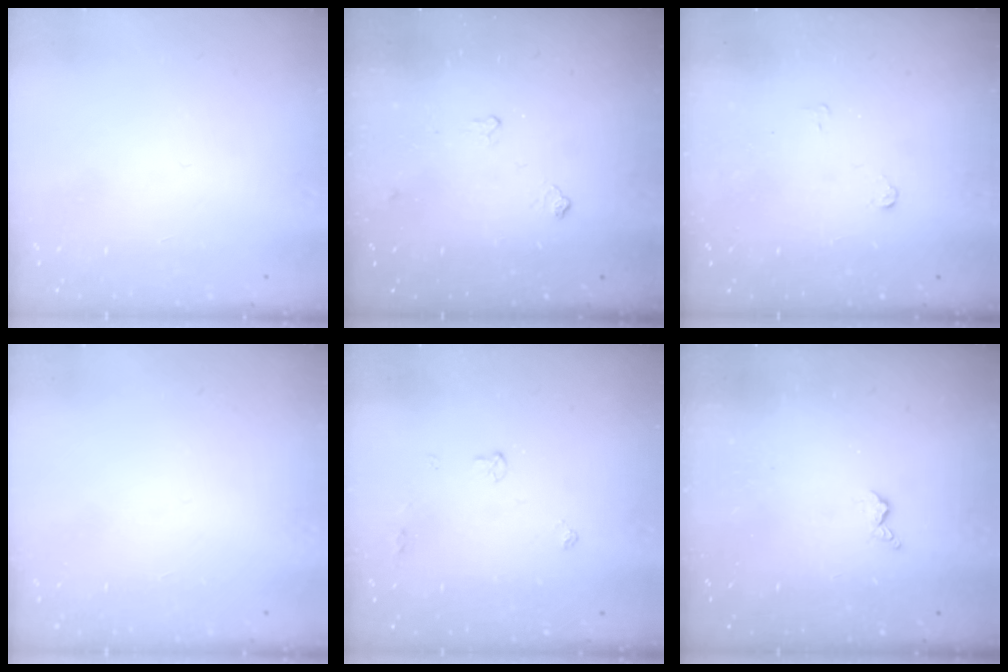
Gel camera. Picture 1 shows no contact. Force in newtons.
{"total": 3.8, "press": 3.8, "slide": 0.5}
{"total": 3.3, "press": 3.3, "slide": 0.4}
{"total": 0.0}
{"total": 4.3, "press": 4.3, "slide": 0.7}
{"total": 3.4, "press": 3.3, "slide": 0.6}